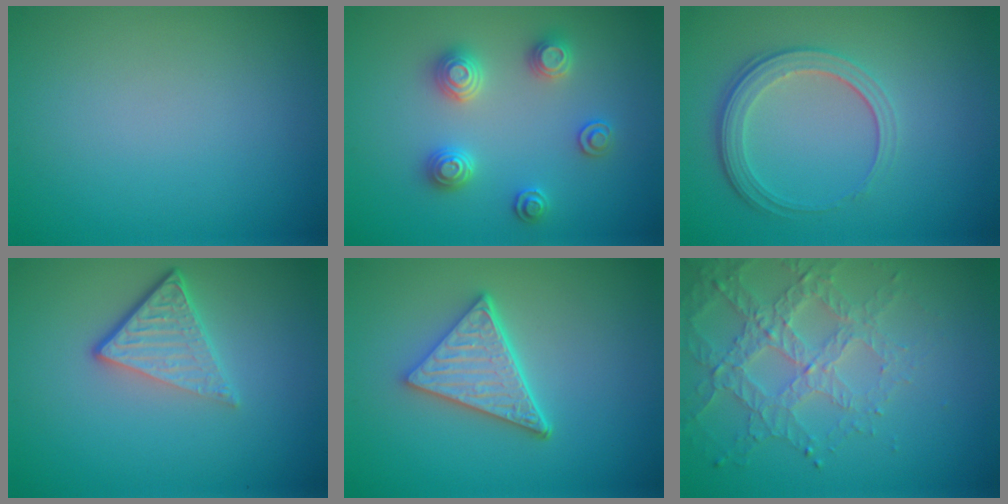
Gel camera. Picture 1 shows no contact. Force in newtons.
{"total": 2.9, "press": 2.8, "slide": 0.3}
{"total": 3.7, "press": 2.7, "slide": 2.5}
{"total": 4.1, "press": 2.7, "slide": 3.1}
{"total": 4.9, "press": 3.7, "slide": 3.3}
{"total": 3.9, "press": 3.7, "slide": 1.3}